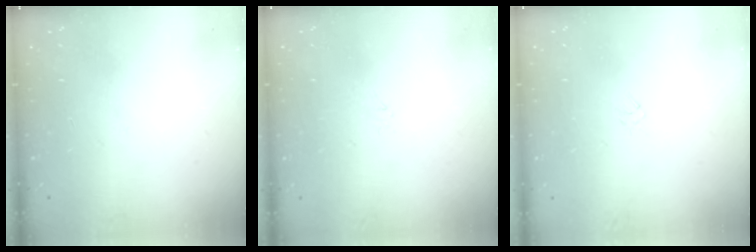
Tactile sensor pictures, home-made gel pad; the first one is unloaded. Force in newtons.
{"total": 3.0, "press": 3.0, "slide": 0.4}
{"total": 1.6, "press": 1.6, "slide": 0.4}